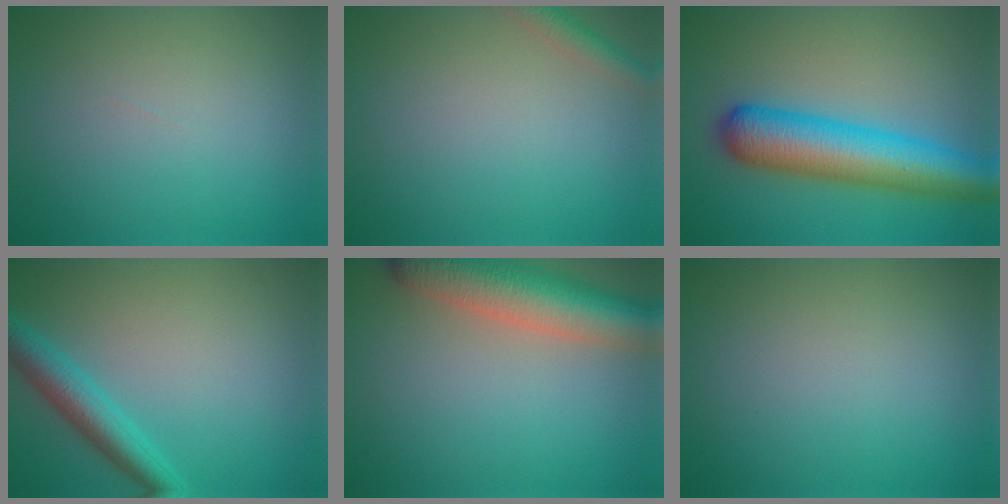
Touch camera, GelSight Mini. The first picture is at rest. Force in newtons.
{"total": 2.0, "press": 2.0, "slide": 0.1}
{"total": 8.4, "press": 8.4, "slide": 0.3}
{"total": 4.1, "press": 4.1, "slide": 0.2}
{"total": 8.3, "press": 8.2, "slide": 0.7}
{"total": 0.0}